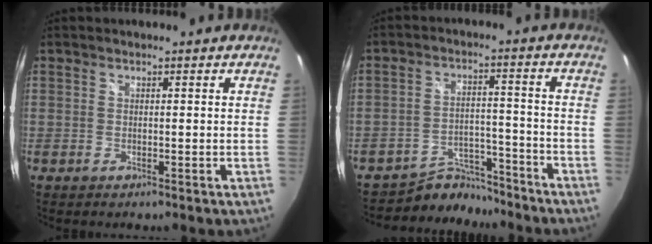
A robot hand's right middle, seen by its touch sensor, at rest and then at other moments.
{"total": 8.0, "force": [-7.5, 2.7, 0.2], "torque": [-0.013, 0.020, -0.119]}